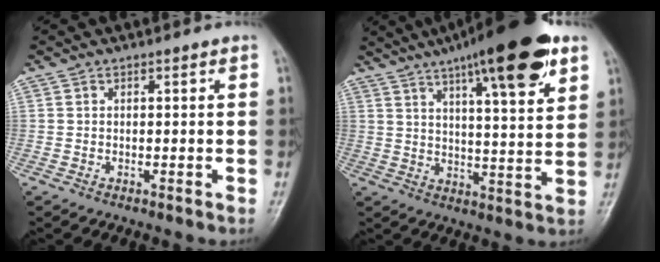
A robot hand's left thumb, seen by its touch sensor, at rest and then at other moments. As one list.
[{"total": 20.1, "force": [11.8, 4.5, 15.6], "torque": [-0.218, -0.033, 0.176]}]